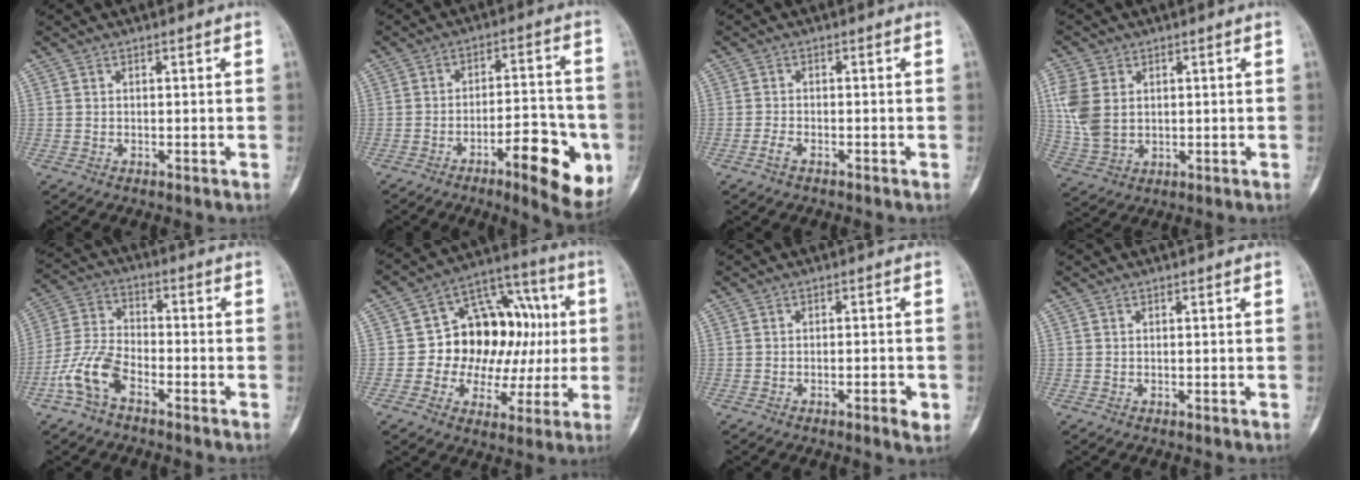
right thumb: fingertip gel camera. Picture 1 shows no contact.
{"total": 14.9, "force": [-5.8, 4.7, 12.8], "torque": [-0.156, 0.025, -0.076]}
{"total": 1.6, "force": [-1.1, 0.7, 1.0], "torque": [-0.025, 0.004, -0.023]}
{"total": 9.2, "force": [1.9, 6.7, 6.0], "torque": [-0.131, -0.005, 0.047]}
{"total": 9.3, "force": [-5.0, 4.8, 6.2], "torque": [-0.134, 0.031, -0.105]}
{"total": 19.7, "force": [1.0, 14.1, 13.7], "torque": [-0.128, 0.043, 0.021]}
{"total": 3.0, "force": [-1.3, 0.8, 2.6], "torque": [-0.041, 0.002, -0.018]}
{"total": 0.0}